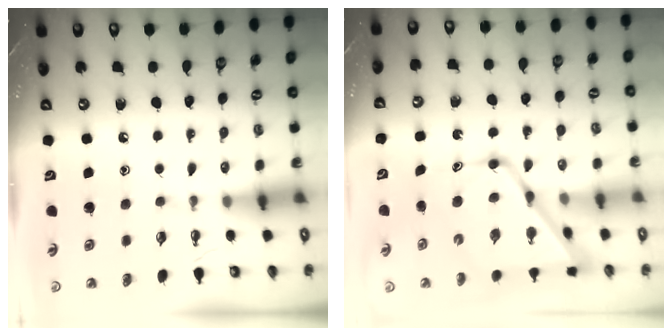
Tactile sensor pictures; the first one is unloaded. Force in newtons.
{"total": 16.7, "press": 16.6, "slide": 1.4}